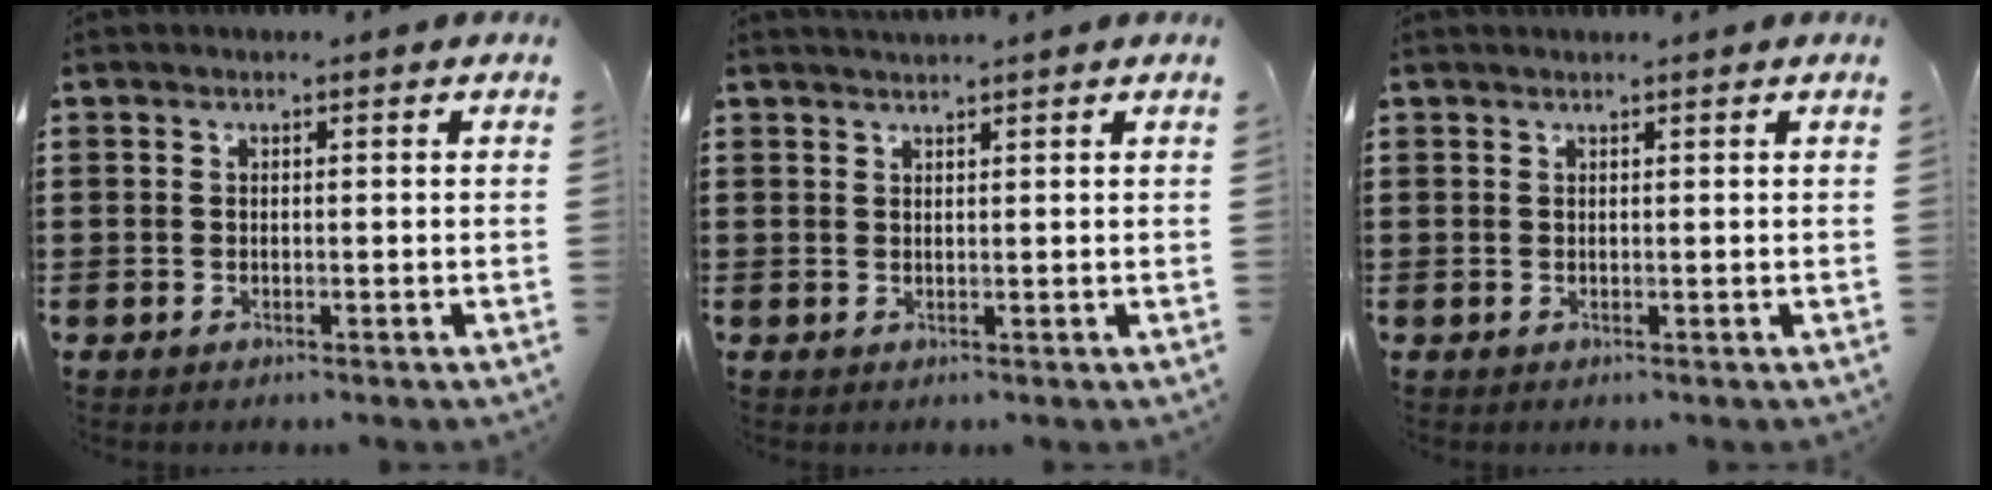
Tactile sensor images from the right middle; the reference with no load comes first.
{"total": 1.2, "force": [1.1, -0.1, 0.1], "torque": [-0.004, 0.000, 0.022]}
{"total": 0.5, "force": [0.5, -0.1, 0.0], "torque": [0.000, 0.000, 0.010]}